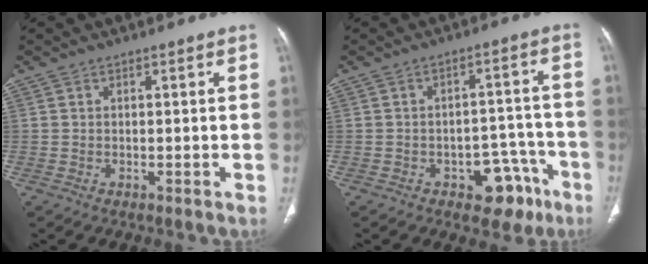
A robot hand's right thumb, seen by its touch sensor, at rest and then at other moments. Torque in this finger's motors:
{"motor_torque": [2.64, 2.37, 0.59, -0.77, -0.03]}